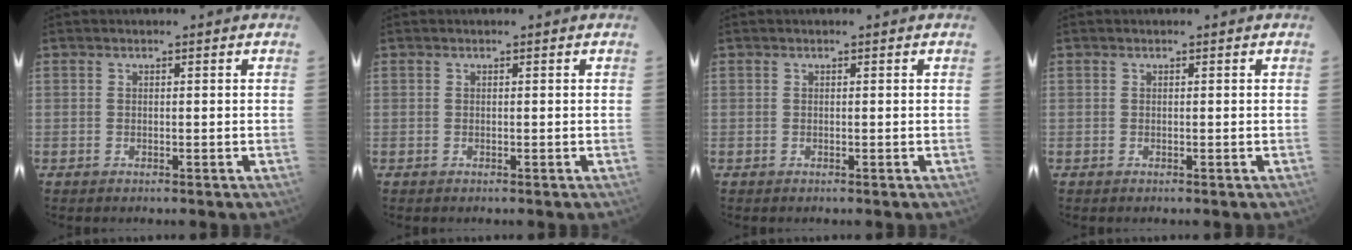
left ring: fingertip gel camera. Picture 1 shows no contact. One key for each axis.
{"total": 0.0}
{"total": 0.0}
{"total": 0.0}